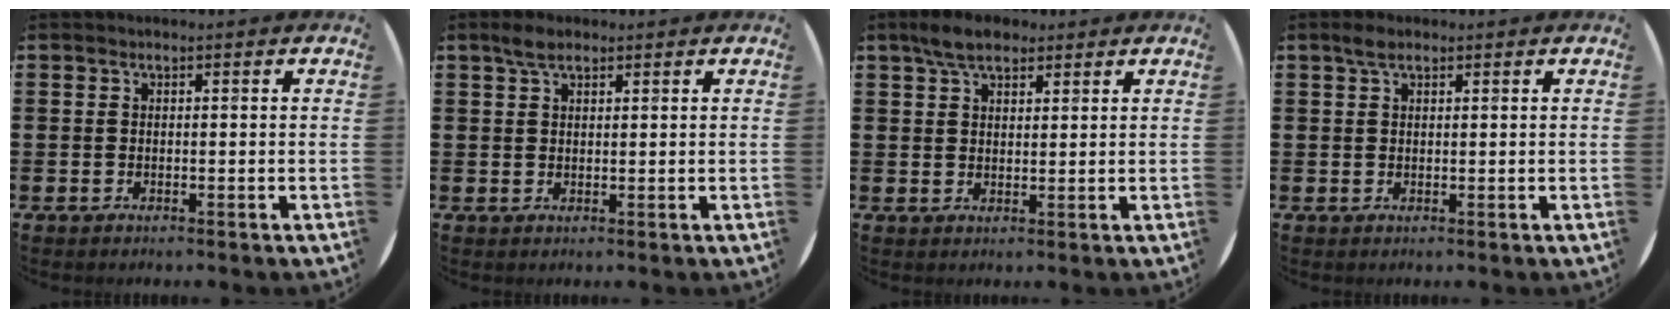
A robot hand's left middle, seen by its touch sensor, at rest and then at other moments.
{"total": 2.7, "force": [2.0, 1.2, 1.4], "torque": [-0.023, 0.003, 0.034]}
{"total": 4.6, "force": [3.6, 2.1, 2.0], "torque": [-0.040, 0.003, 0.067]}
{"total": 1.9, "force": [1.3, 0.9, 1.0], "torque": [-0.014, 0.003, 0.021]}